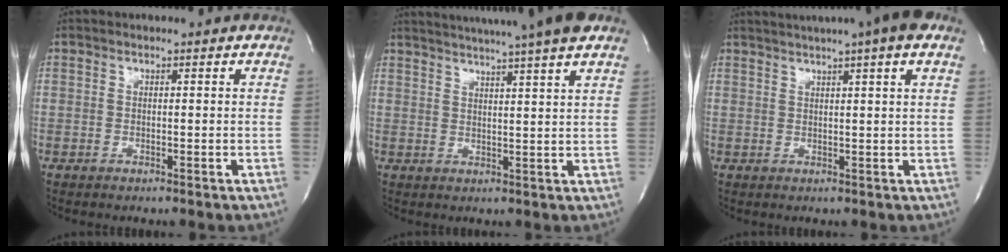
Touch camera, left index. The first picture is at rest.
{"total": 16.3, "force": [13.8, -0.6, 8.7], "torque": [-0.146, 0.011, 0.180]}
{"total": 10.2, "force": [7.4, 0.0, 7.0], "torque": [-0.113, 0.030, 0.087]}